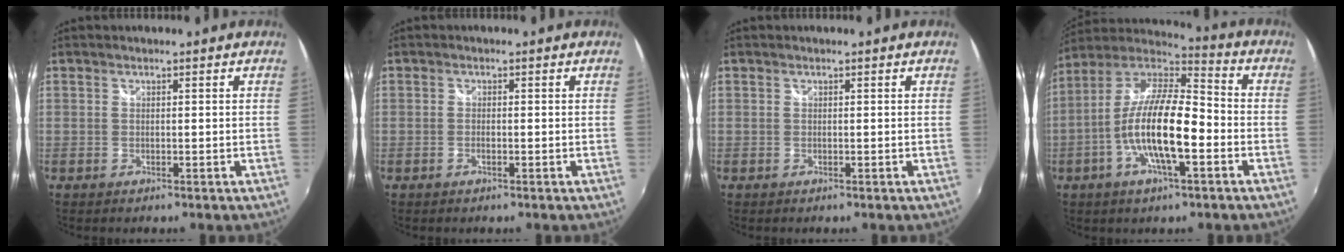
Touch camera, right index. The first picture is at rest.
{"total": 0.9, "force": [-0.4, 0.4, 0.8], "torque": [-0.018, 0.000, -0.009]}
{"total": 0.0}
{"total": 16.5, "force": [-4.5, 4.7, 15.1], "torque": [-0.290, -0.004, -0.092]}